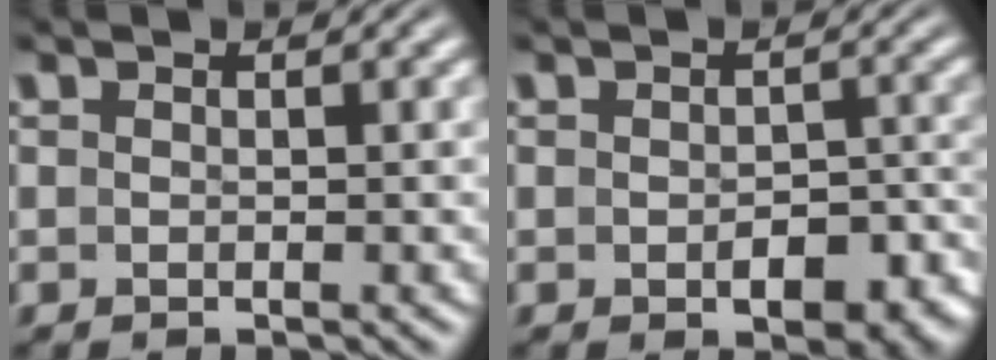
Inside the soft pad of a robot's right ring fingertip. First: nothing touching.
{"total": 4.0, "force": [-2.3, 1.8, 2.6], "torque": [-0.031, -0.013, -0.029]}